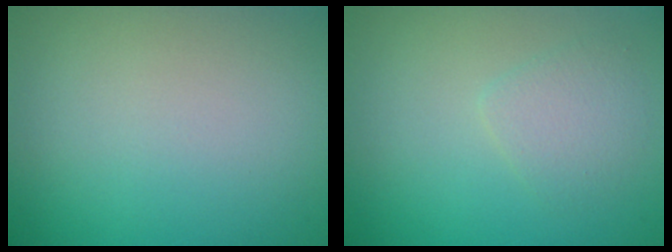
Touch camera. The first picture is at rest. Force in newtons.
{"total": 1.9, "press": 1.9, "slide": 0.1}